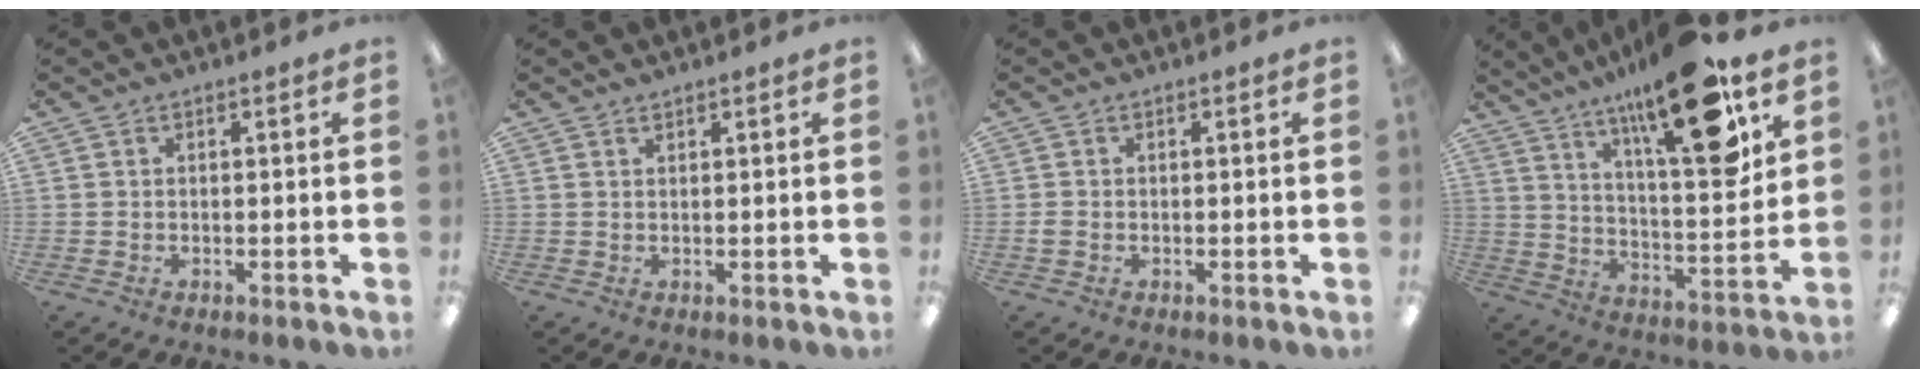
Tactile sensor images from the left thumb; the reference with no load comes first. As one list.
[{"total": 1.0, "force": [1.0, 0.1, 0.3], "torque": [-0.007, -0.001, 0.018]}, {"total": 0.9, "force": [-0.1, 0.7, 0.6], "torque": [-0.011, 0.003, -0.003]}, {"total": 20.8, "force": [13.7, 5.0, 14.8], "torque": [-0.237, -0.077, 0.215]}]